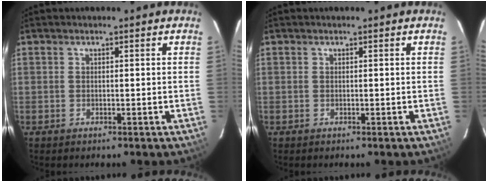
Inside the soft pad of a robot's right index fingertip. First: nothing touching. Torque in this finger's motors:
{"motor_torque": [0.00, 0.00, 0.00, 0.01]}